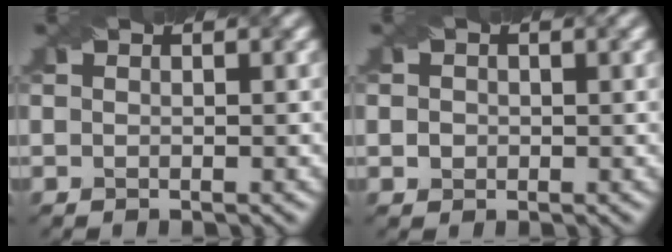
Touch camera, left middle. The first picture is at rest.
{"total": 1.2, "force": [0.1, 1.1, 0.5], "torque": [-0.006, -0.001, 0.000]}